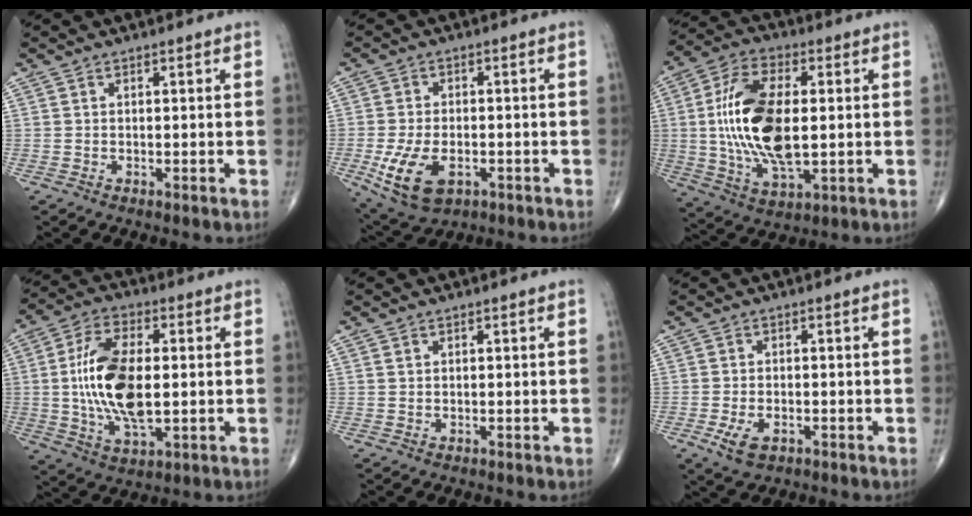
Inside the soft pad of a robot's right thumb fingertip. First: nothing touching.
{"total": 10.4, "force": [-3.4, 5.9, 7.8], "torque": [-0.152, 0.000, -0.048]}
{"total": 18.0, "force": [0.8, 8.7, 15.8], "torque": [-0.309, -0.004, 0.015]}
{"total": 15.6, "force": [0.3, 7.4, 13.7], "torque": [-0.265, -0.002, 0.005]}
{"total": 0.5, "force": [0.3, 0.4, 0.2], "torque": [-0.001, 0.000, 0.005]}
{"total": 4.2, "force": [-1.8, 2.4, 3.0], "torque": [-0.061, -0.001, -0.028]}